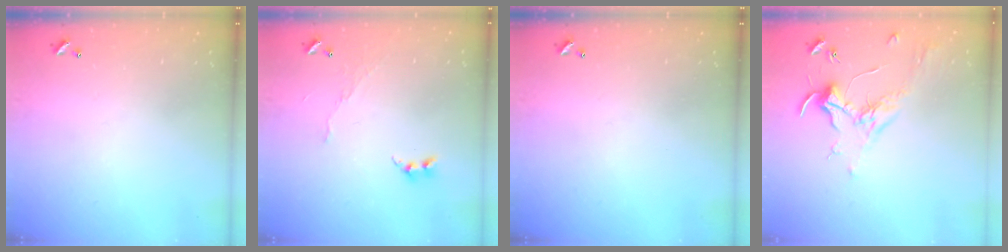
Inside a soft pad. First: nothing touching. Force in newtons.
{"total": 5.6, "press": 5.6, "slide": 0.4}
{"total": 0.0}
{"total": 1.7, "press": 1.5, "slide": 0.9}